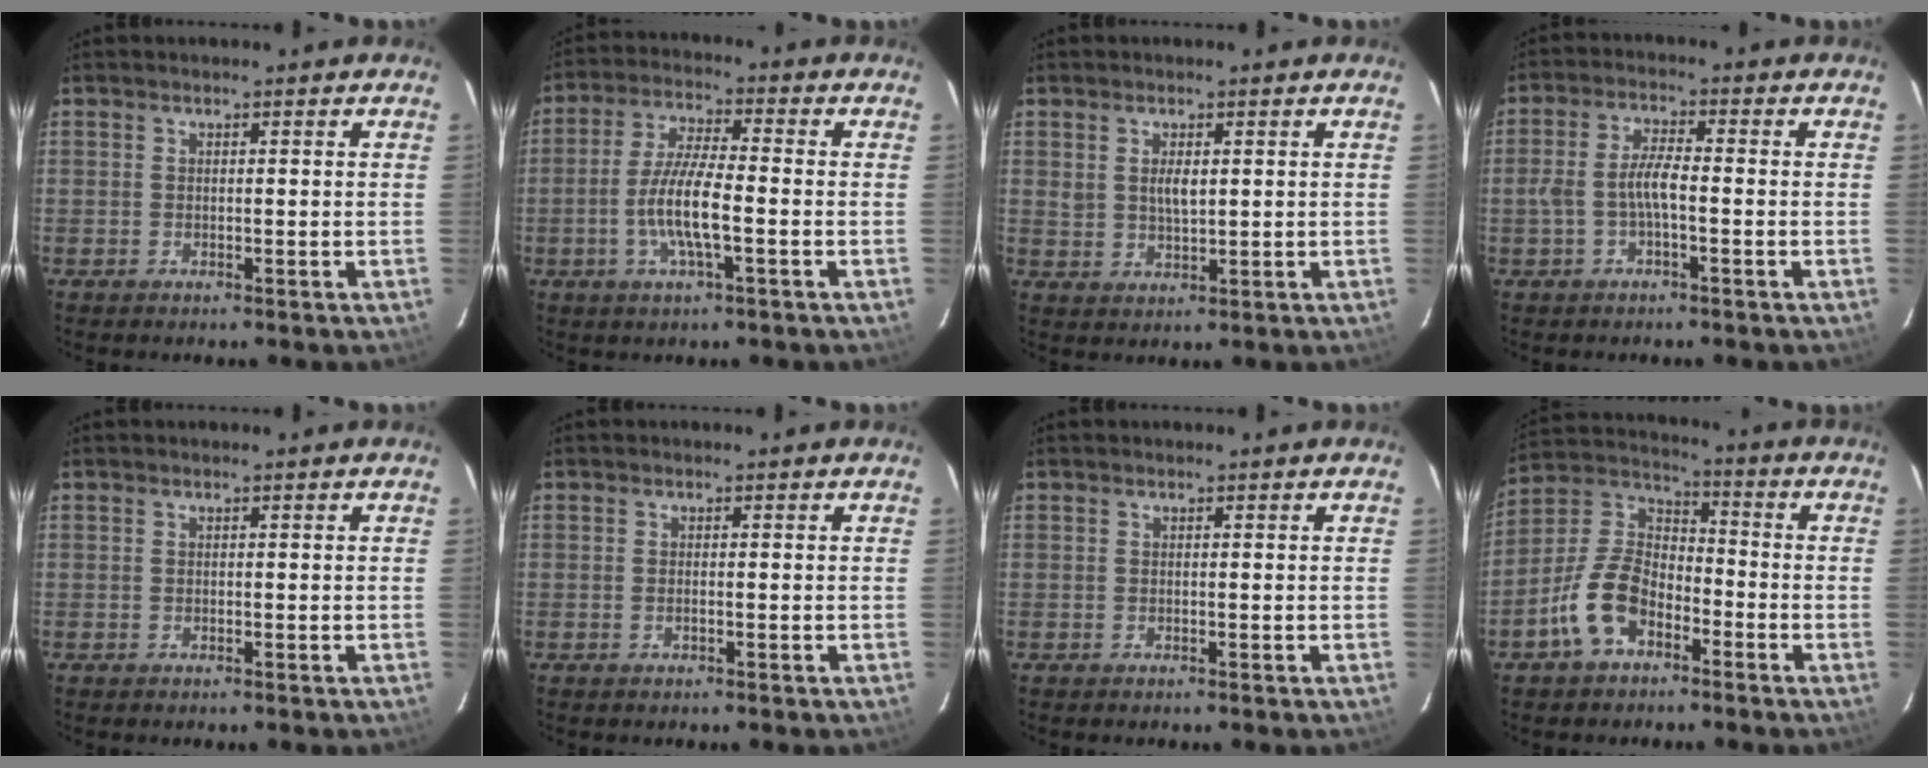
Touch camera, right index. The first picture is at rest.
{"total": 8.8, "force": [-2.5, 1.6, 8.3], "torque": [-0.168, 0.001, -0.050]}
{"total": 3.2, "force": [0.9, 1.6, 2.6], "torque": [-0.047, -0.002, 0.020]}
{"total": 4.7, "force": [-1.4, 1.1, 4.3], "torque": [-0.095, 0.010, -0.026]}
{"total": 0.0}
{"total": 0.6, "force": [-0.2, 0.1, 0.5], "torque": [-0.011, 0.001, -0.004]}
{"total": 0.0}
{"total": 11.6, "force": [-6.2, 7.0, 6.9], "torque": [-0.145, 0.025, -0.116]}